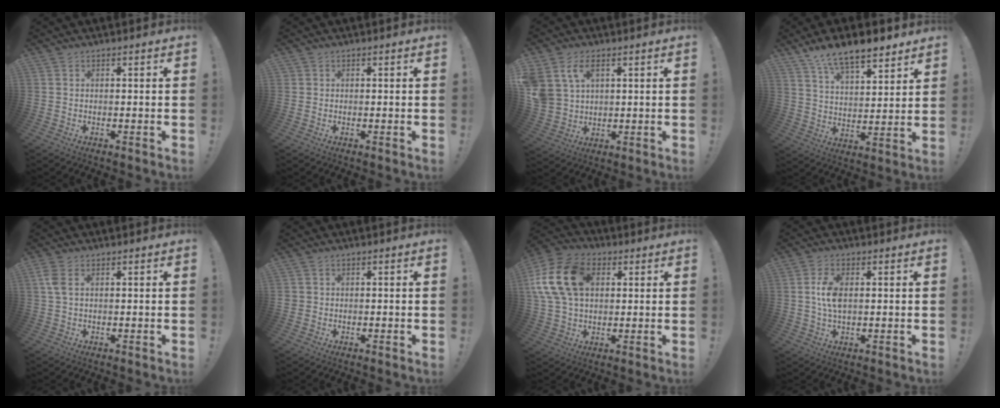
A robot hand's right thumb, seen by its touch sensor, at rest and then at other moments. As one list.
[{"total": 0.7, "force": [0.3, 0.7, 0.0], "torque": [-0.008, 0.004, 0.007]}, {"total": 8.7, "force": [4.2, 6.0, 4.7], "torque": [-0.109, -0.010, 0.086]}, {"total": 11.4, "force": [8.9, 4.1, 5.9], "torque": [-0.101, -0.053, 0.161]}, {"total": 3.9, "force": [1.4, 1.7, 3.2], "torque": [-0.080, -0.001, 0.022]}, {"total": 1.4, "force": [0.3, 1.3, -0.4], "torque": [-0.001, 0.005, 0.008]}, {"total": 18.0, "force": [4.6, 12.8, 11.9], "torque": [-0.232, 0.004, 0.090]}, {"total": 6.5, "force": [0.6, 3.4, 5.5], "torque": [-0.104, 0.001, 0.006]}]